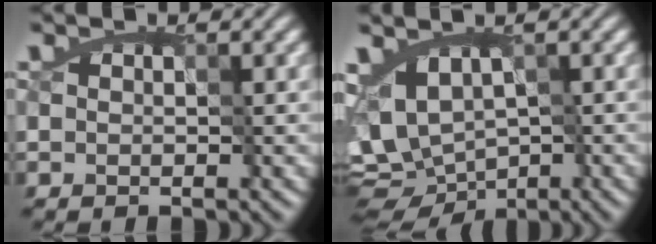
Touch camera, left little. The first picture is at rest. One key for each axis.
{"total": 4.9, "fx": -1.5, "fy": 3.2, "fz": 3.4, "tx": -0.043, "ty": -0.011, "tz": -0.017}